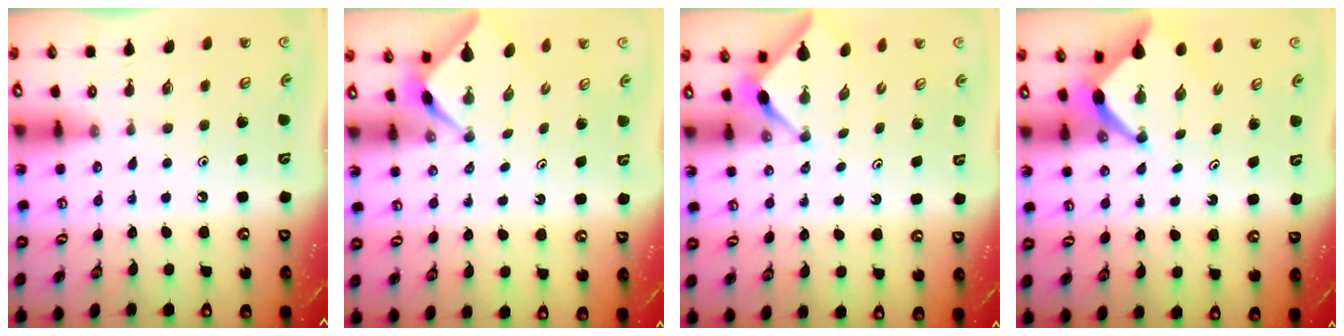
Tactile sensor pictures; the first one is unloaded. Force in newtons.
{"total": 2.4, "press": 2.4, "slide": 0.3}
{"total": 2.9, "press": 2.9, "slide": 0.4}
{"total": 6.0, "press": 6.0, "slide": 0.4}